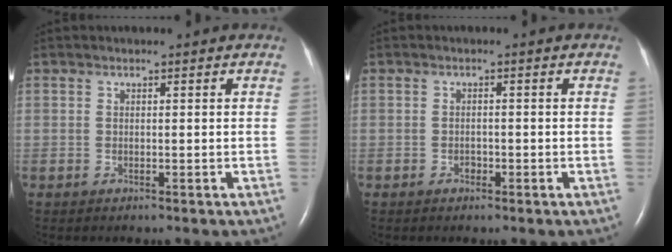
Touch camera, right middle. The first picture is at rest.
{"total": 1.0, "force": [-0.7, 0.6, 0.4], "torque": [-0.009, 0.002, -0.011]}